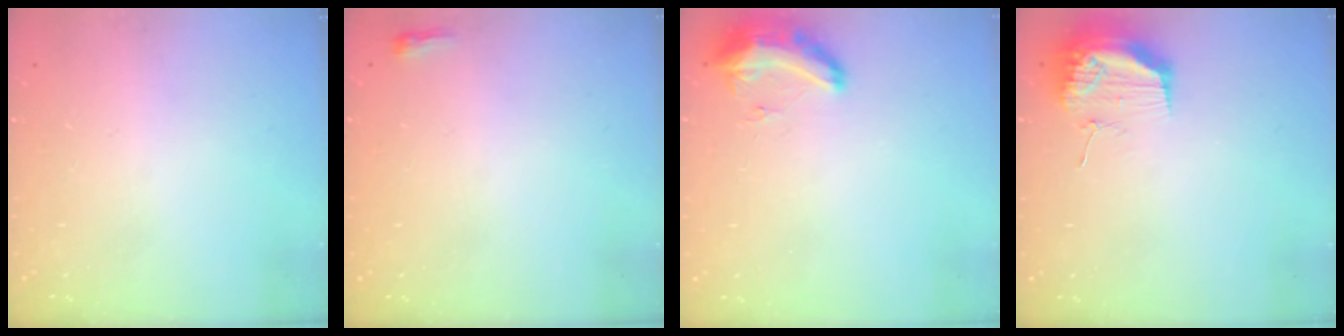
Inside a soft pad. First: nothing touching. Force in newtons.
{"total": 2.3, "press": 2.2, "slide": 0.7}
{"total": 14.6, "press": 10.5, "slide": 10.2}
{"total": 17.9, "press": 13.8, "slide": 11.4}